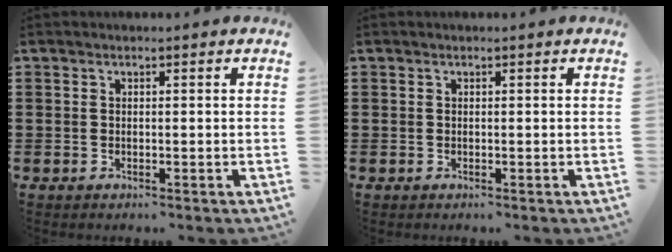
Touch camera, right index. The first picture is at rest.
{"total": 0.0}